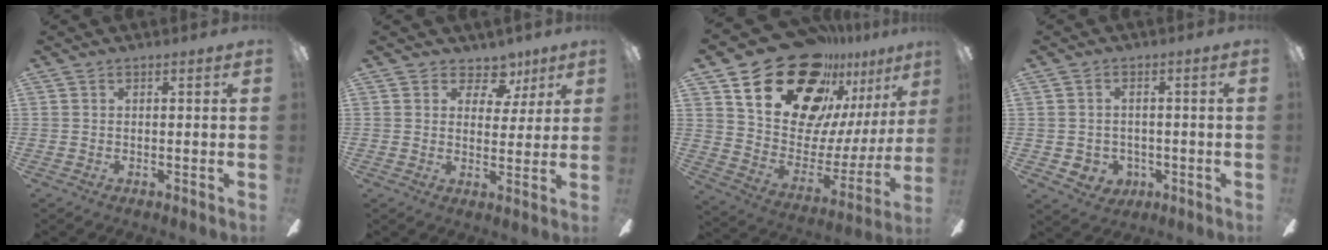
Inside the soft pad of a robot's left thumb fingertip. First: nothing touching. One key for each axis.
{"total": 7.5, "fx": 4.6, "fy": 4.9, "fz": 3.3, "tx": -0.033, "ty": -0.025, "tz": 0.079}
{"total": 27.7, "fx": 19.6, "fy": 14.9, "fz": 12.6, "tx": -0.205, "ty": -0.120, "tz": 0.367}
{"total": 4.3, "fx": -0.7, "fy": 4.1, "fz": 1.2, "tx": -0.027, "ty": 0.004, "tz": -0.014}